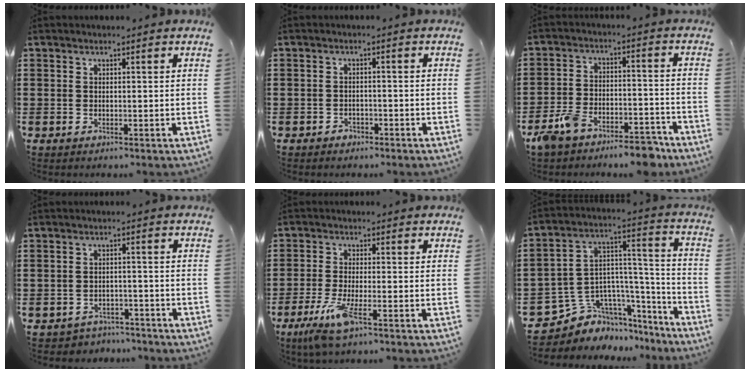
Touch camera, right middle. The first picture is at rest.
{"total": 1.3, "force": [-1.1, 0.6, 0.0], "torque": [-0.006, 0.000, -0.025]}
{"total": 8.4, "force": [-7.4, 2.1, 3.3], "torque": [-0.069, 0.017, -0.143]}
{"total": 2.8, "force": [-2.7, 0.6, -0.3], "torque": [-0.004, -0.001, -0.059]}
{"total": 5.9, "force": [-3.3, 1.0, 4.8], "torque": [-0.103, -0.017, -0.060]}
{"total": 6.6, "force": [-4.5, 4.8, 0.4], "torque": [-0.031, -0.009, -0.081]}